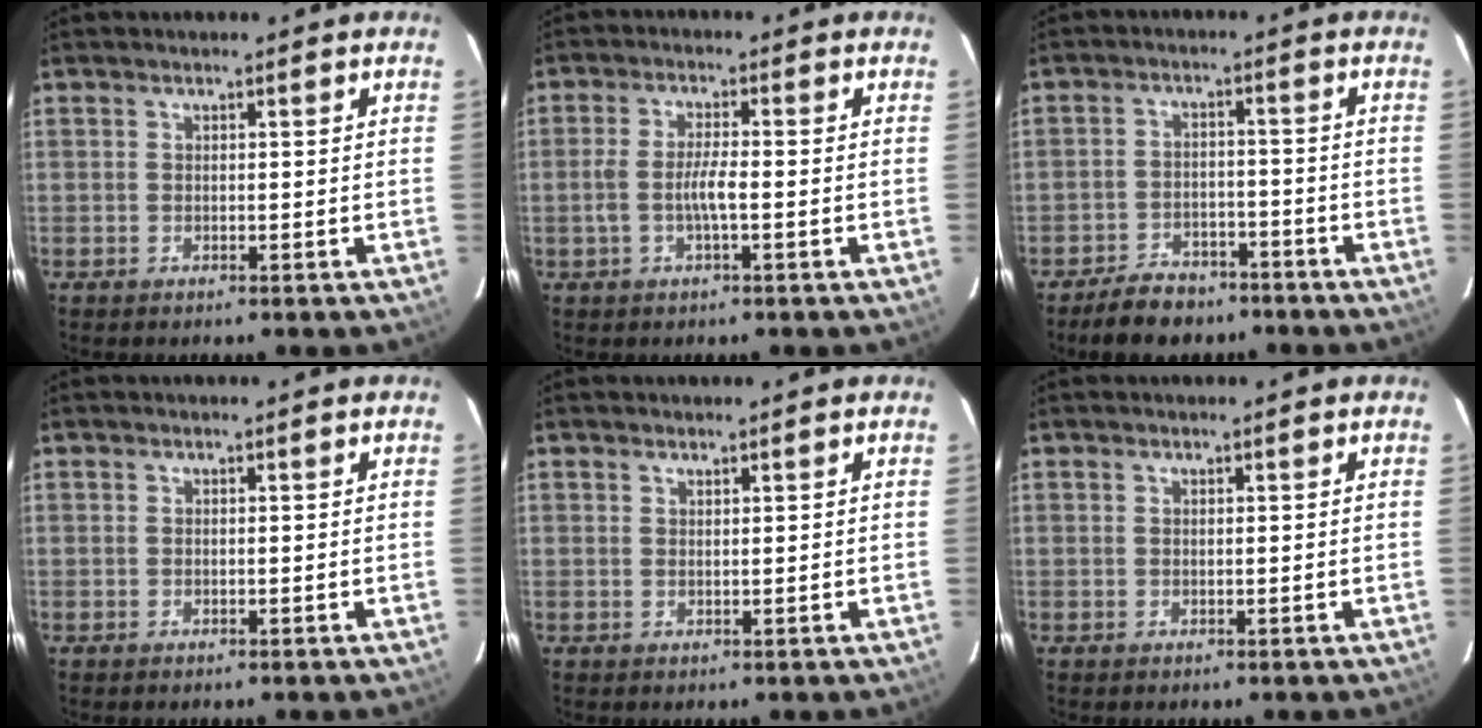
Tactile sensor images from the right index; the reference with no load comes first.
{"total": 4.5, "force": [-1.2, 0.6, 4.3], "torque": [-0.086, 0.002, -0.023]}
{"total": 8.6, "force": [-6.7, 4.4, 2.9], "torque": [-0.079, 0.016, -0.098]}
{"total": 0.0}
{"total": 0.7, "force": [0.7, 0.1, 0.3], "torque": [-0.005, 0.000, 0.012]}
{"total": 0.0}